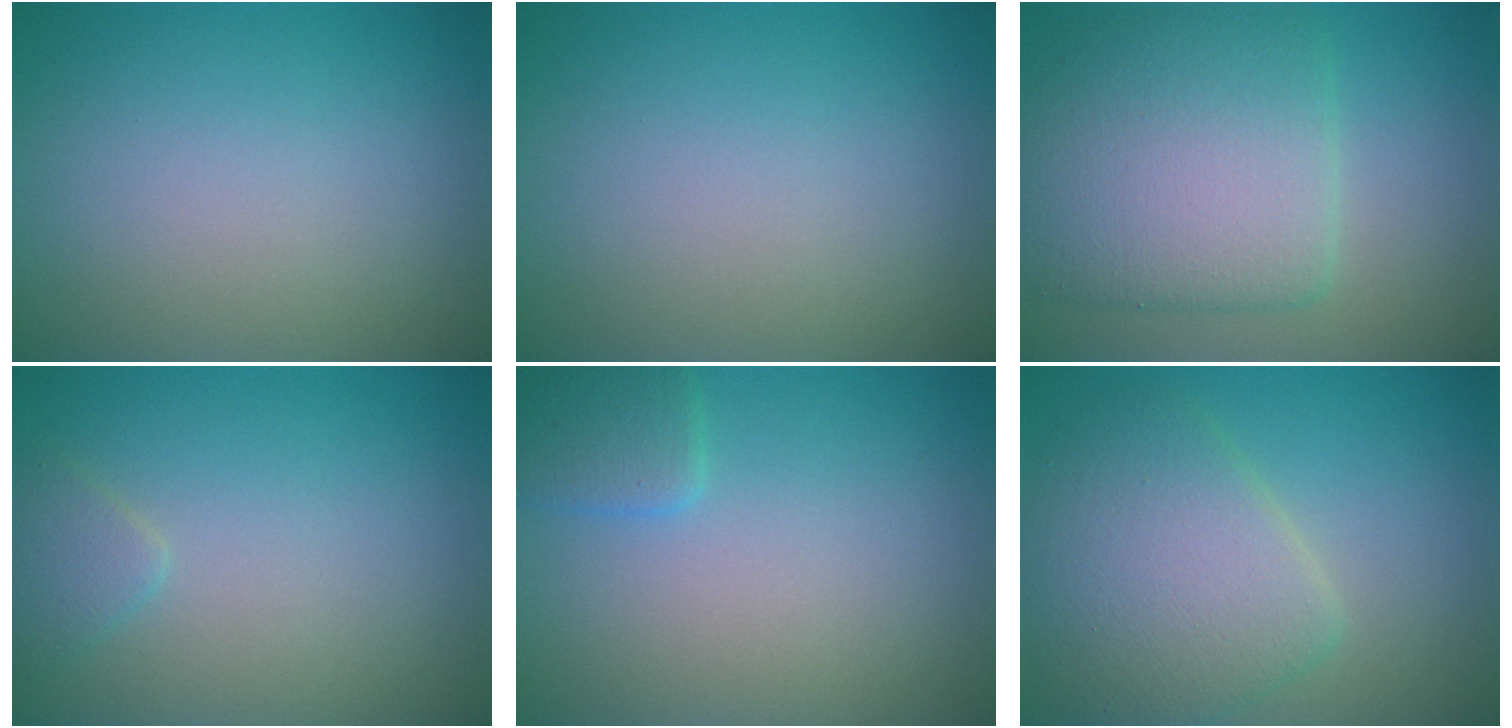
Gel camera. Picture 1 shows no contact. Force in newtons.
{"total": 0.0}
{"total": 7.8, "press": 7.8, "slide": 0.2}
{"total": 1.4, "press": 1.4, "slide": 0.1}
{"total": 2.1, "press": 2.1, "slide": 0.1}
{"total": 6.1, "press": 6.1, "slide": 0.4}